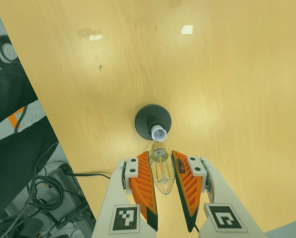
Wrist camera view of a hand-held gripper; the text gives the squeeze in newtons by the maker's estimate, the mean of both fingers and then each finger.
{"total": 15.5, "left": 17.4, "right": 13.6}